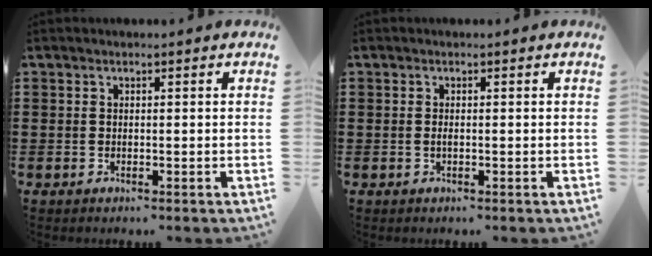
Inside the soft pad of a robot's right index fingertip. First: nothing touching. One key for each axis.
{"total": 0.7, "fx": -0.2, "fy": 0.1, "fz": 0.7, "tx": -0.013, "ty": -0.004, "tz": -0.002}